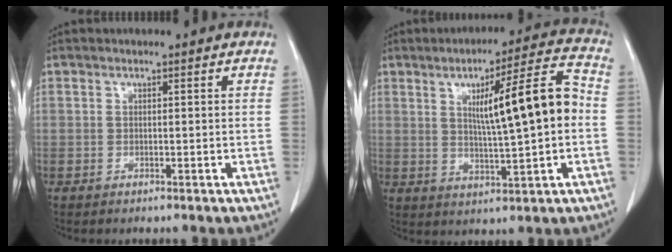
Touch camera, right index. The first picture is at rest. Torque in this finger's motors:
{"motor_torque": [0.57, 0.14, 0.32, 0.11]}